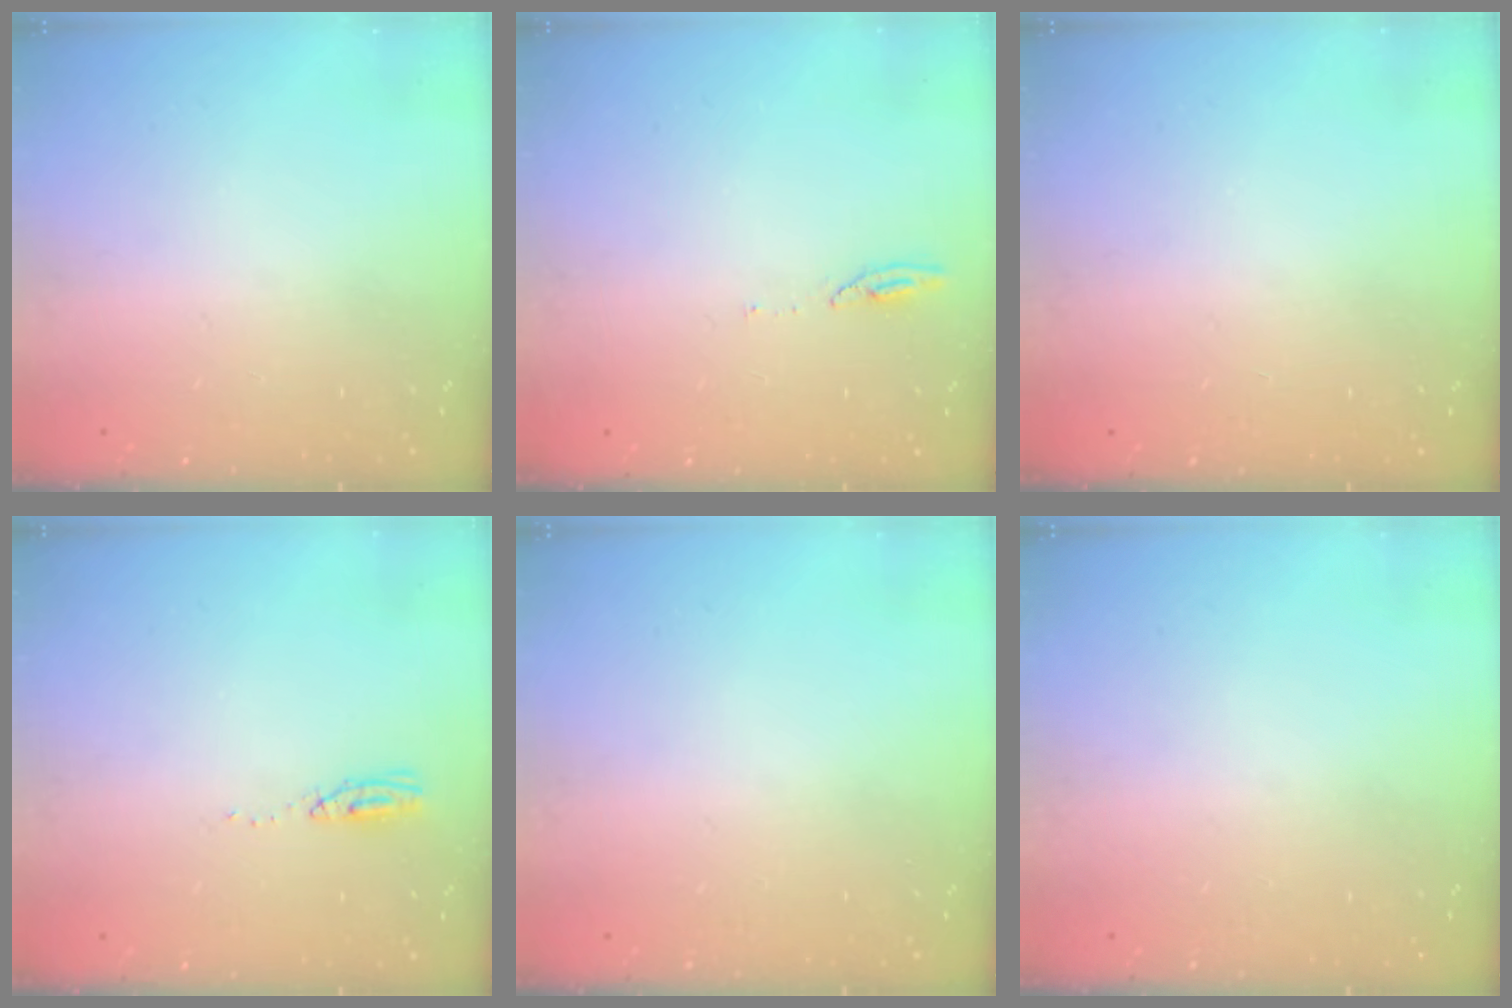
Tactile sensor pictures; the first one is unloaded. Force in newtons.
{"total": 4.1, "press": 4.0, "slide": 0.5}
{"total": 0.0}
{"total": 3.6, "press": 3.3, "slide": 1.5}
{"total": 0.0}
{"total": 0.0}